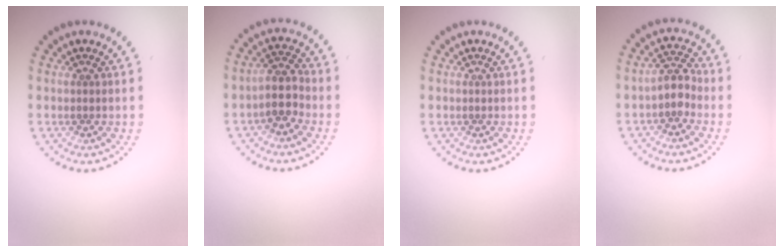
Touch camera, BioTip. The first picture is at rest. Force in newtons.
{"total": 2.9, "press": 2.4, "slide": 1.5}
{"total": 0.0}
{"total": 2.4, "press": 2.0, "slide": 1.3}